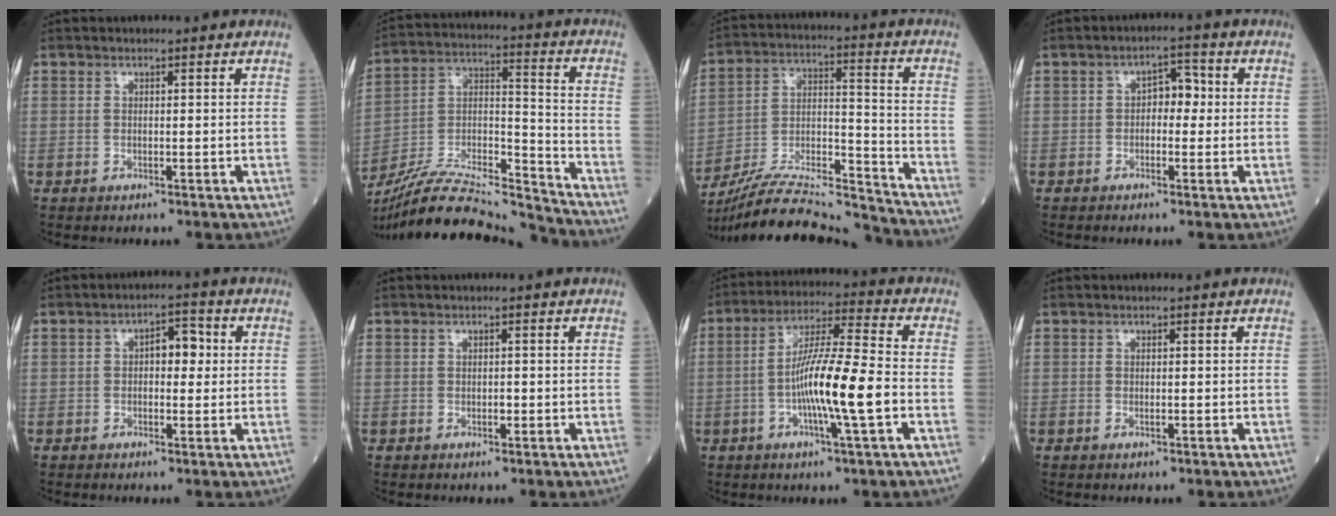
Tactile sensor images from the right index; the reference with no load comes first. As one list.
[{"total": 20.7, "force": [-19.8, 0.6, 6.1], "torque": [-0.133, 0.013, -0.338]}, {"total": 20.3, "force": [-19.5, 0.4, 5.8], "torque": [-0.132, 0.008, -0.323]}, {"total": 3.7, "force": [0.0, 2.2, 3.0], "torque": [-0.038, 0.017, -0.005]}, {"total": 4.4, "force": [0.5, 2.2, 3.7], "torque": [-0.053, 0.018, 0.006]}, {"total": 0.7, "force": [-0.2, 0.3, 0.6], "torque": [-0.008, 0.001, -0.004]}, {"total": 11.8, "force": [-2.8, 0.0, 11.4], "torque": [-0.209, 0.001, -0.058]}, {"total": 0.6, "force": [-0.2, 0.2, 0.5], "torque": [-0.012, -0.002, -0.003]}]